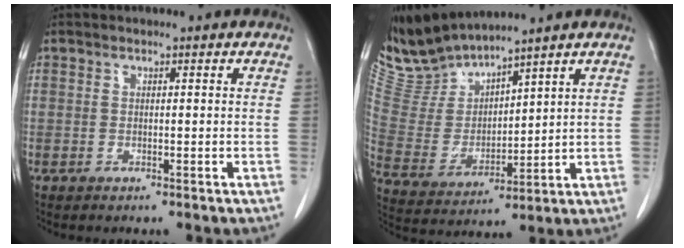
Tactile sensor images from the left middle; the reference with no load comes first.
{"total": 8.9, "force": [8.8, 0.2, 1.0], "torque": [-0.050, -0.002, 0.201]}